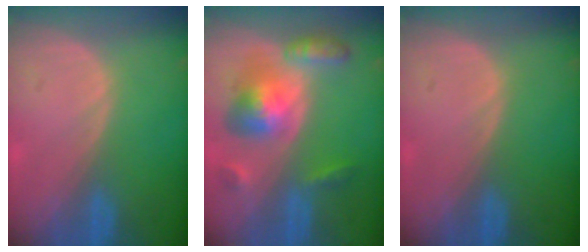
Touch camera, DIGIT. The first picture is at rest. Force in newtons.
{"total": 8.2, "press": 8.2, "slide": 0.6}
{"total": 0.0}